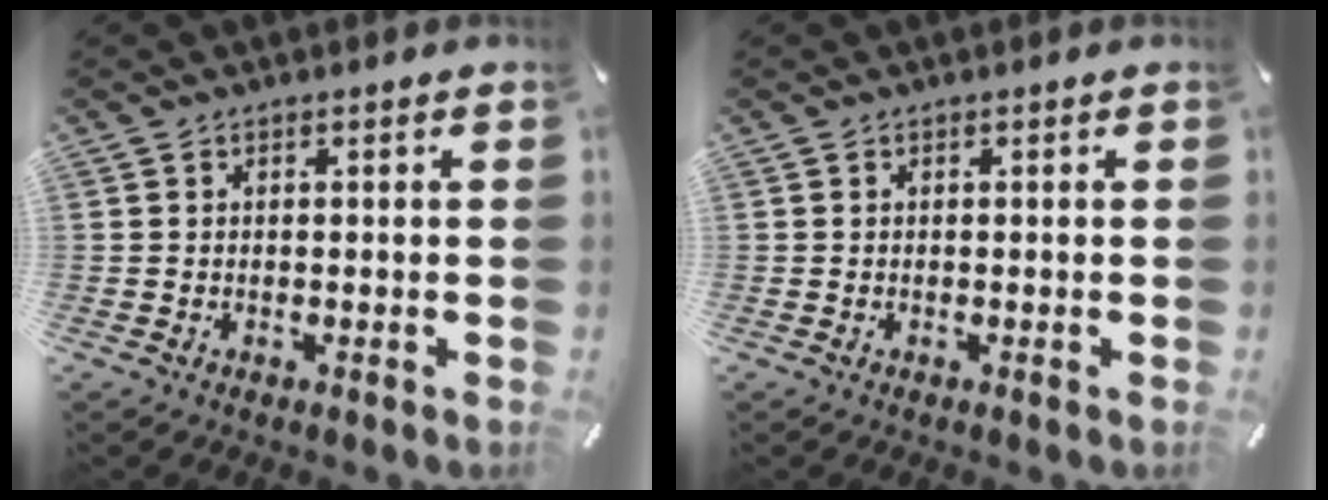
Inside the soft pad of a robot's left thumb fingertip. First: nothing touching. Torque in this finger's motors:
{"motor_torque": [-0.06, -0.09, -0.01, 0.05, -0.01]}